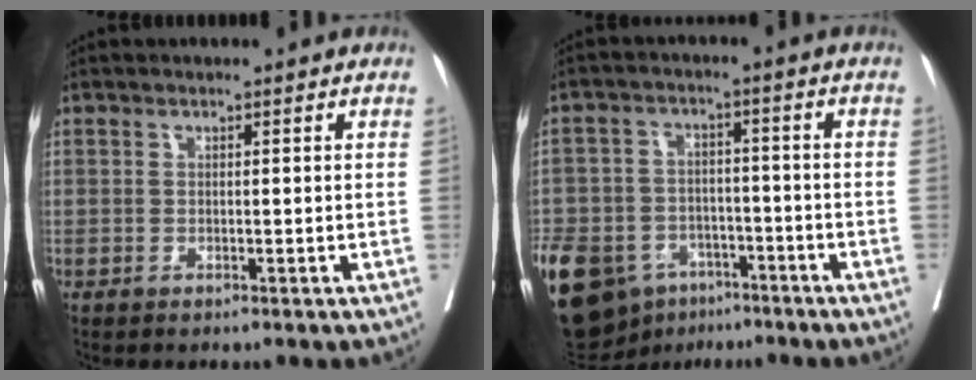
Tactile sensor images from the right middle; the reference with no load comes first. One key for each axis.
{"total": 24.7, "fx": -13.6, "fy": 16.4, "fz": 12.4, "tx": -0.355, "ty": -0.021, "tz": -0.215}